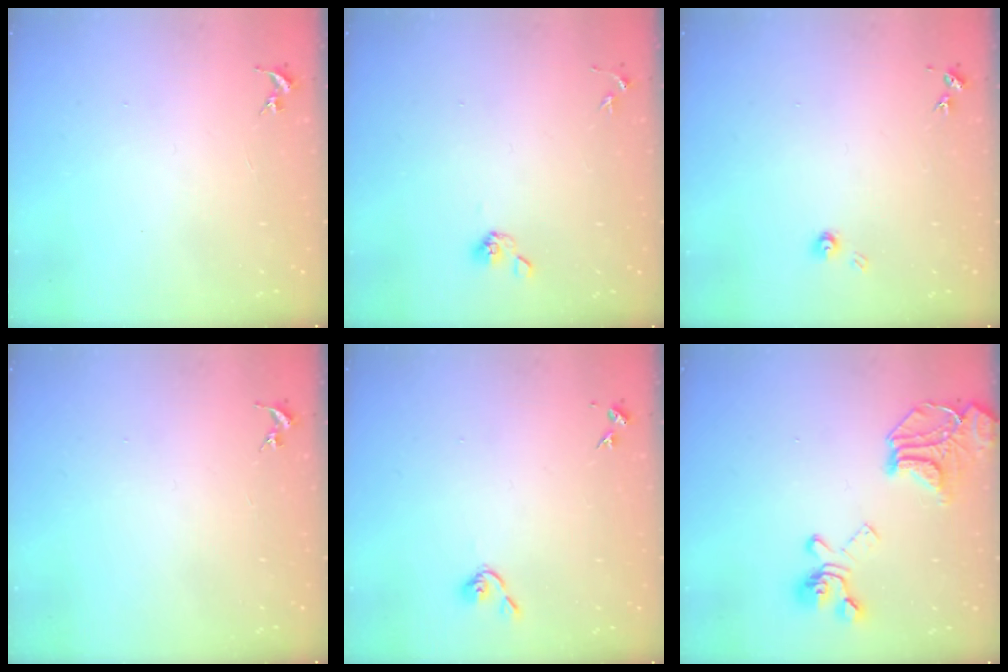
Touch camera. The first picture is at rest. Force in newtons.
{"total": 5.0, "press": 4.7, "slide": 1.7}
{"total": 3.9, "press": 3.9, "slide": 0.5}
{"total": 0.0}
{"total": 3.7, "press": 3.6, "slide": 0.7}
{"total": 19.9, "press": 19.8, "slide": 2.0}